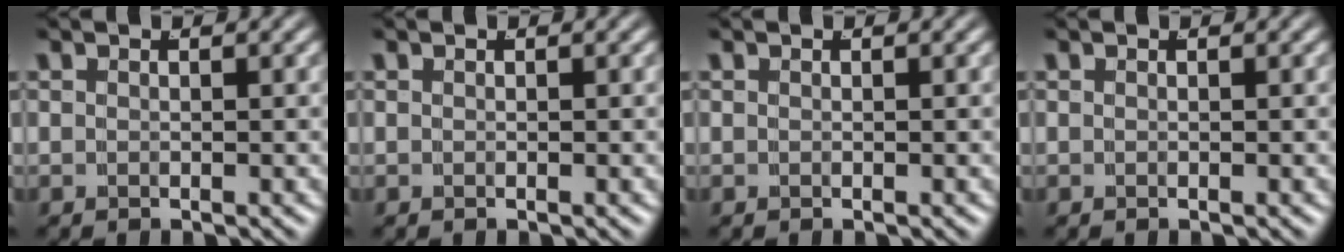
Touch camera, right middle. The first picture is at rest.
{"total": 0.0}
{"total": 0.0}
{"total": 0.0}